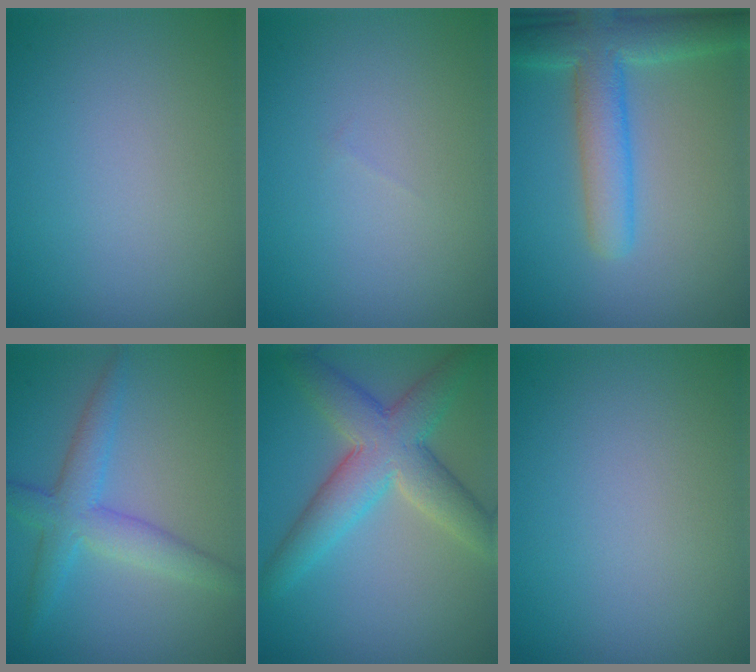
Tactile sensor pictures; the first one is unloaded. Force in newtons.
{"total": 0.0}
{"total": 5.9, "press": 5.9, "slide": 0.3}
{"total": 4.2, "press": 4.2, "slide": 0.1}
{"total": 6.6, "press": 6.5, "slide": 0.4}
{"total": 0.0}